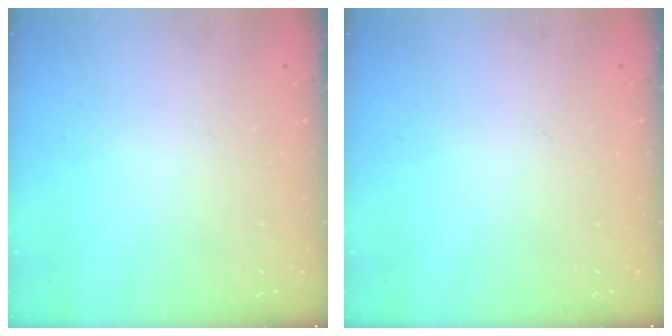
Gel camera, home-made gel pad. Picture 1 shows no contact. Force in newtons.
{"total": 0.0}